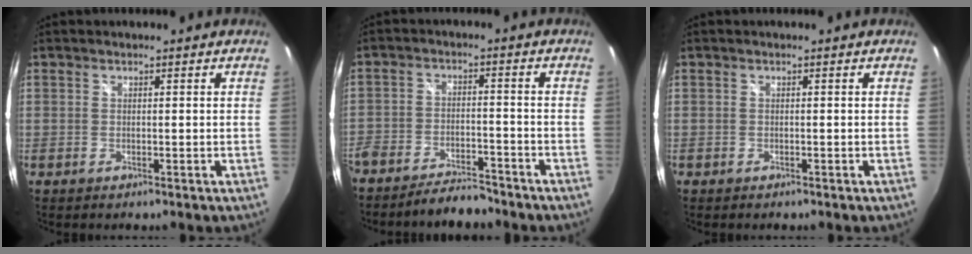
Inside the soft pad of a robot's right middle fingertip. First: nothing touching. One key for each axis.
{"total": 9.6, "fx": -8.5, "fy": 3.0, "fz": 3.5, "tx": -0.095, "ty": 0.000, "tz": -0.133}
{"total": 0.6, "fx": -0.5, "fy": 0.4, "fz": 0.0, "tx": -0.004, "ty": -0.002, "tz": -0.009}